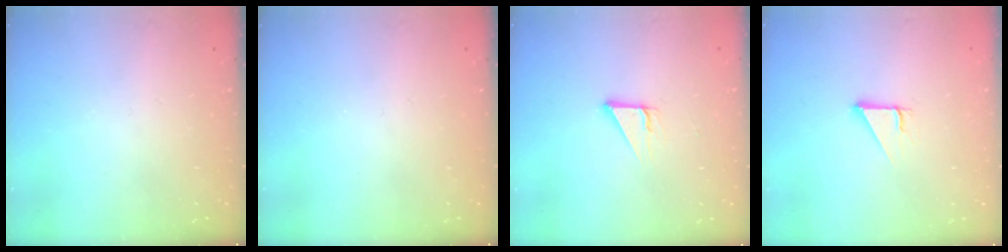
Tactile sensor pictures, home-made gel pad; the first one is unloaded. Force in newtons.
{"total": 0.0}
{"total": 3.3, "press": 3.2, "slide": 0.3}
{"total": 2.7, "press": 2.7, "slide": 0.3}